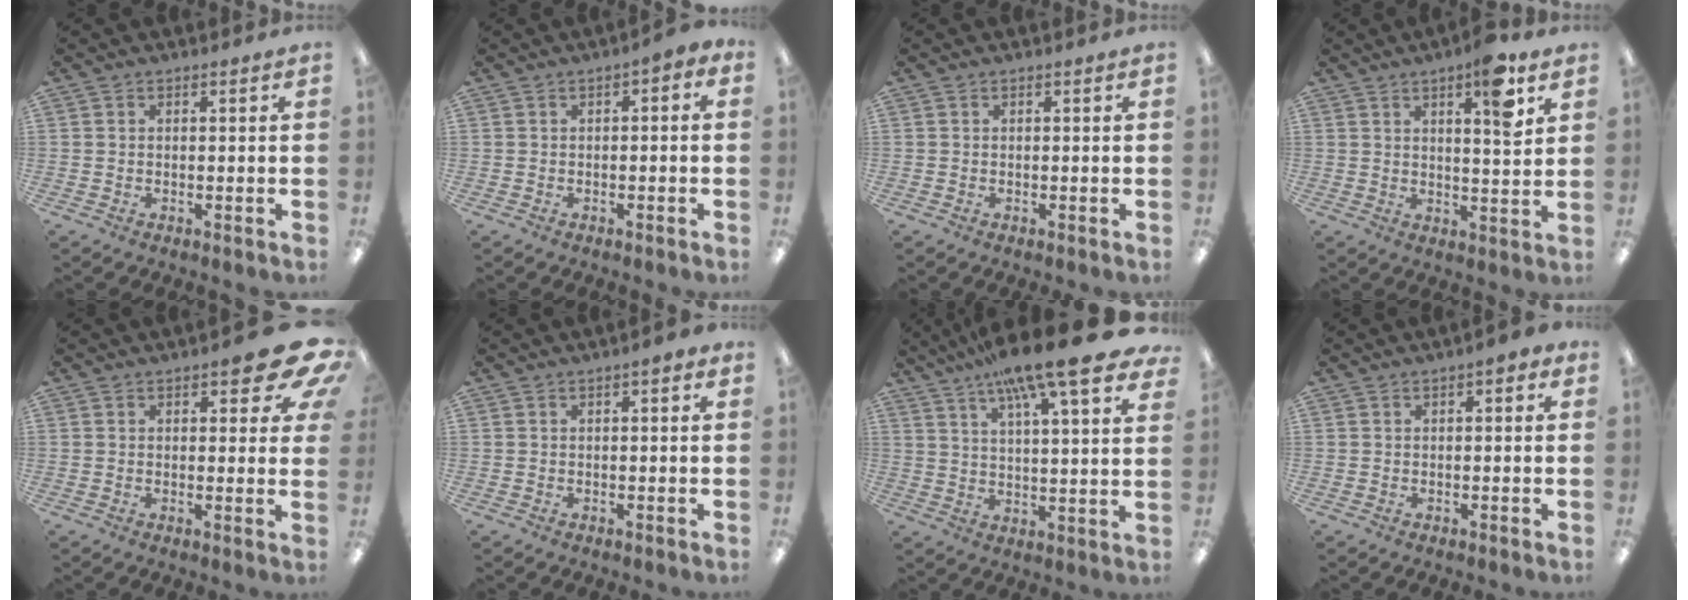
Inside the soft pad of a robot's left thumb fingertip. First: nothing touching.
{"total": 1.8, "force": [-0.9, 0.8, 1.3], "torque": [-0.023, 0.006, -0.019]}
{"total": 0.0}
{"total": 9.1, "force": [5.6, 1.9, 6.9], "torque": [-0.090, -0.031, 0.085]}
{"total": 10.3, "force": [5.3, 4.4, 7.6], "torque": [-0.091, -0.021, 0.090]}
{"total": 1.8, "force": [0.7, 0.5, 1.6], "torque": [-0.027, 0.003, 0.008]}
{"total": 18.5, "force": [13.0, 3.7, 12.7], "torque": [-0.205, -0.073, 0.207]}
{"total": 1.8, "force": [0.4, 0.7, 1.6], "torque": [-0.025, 0.003, 0.003]}